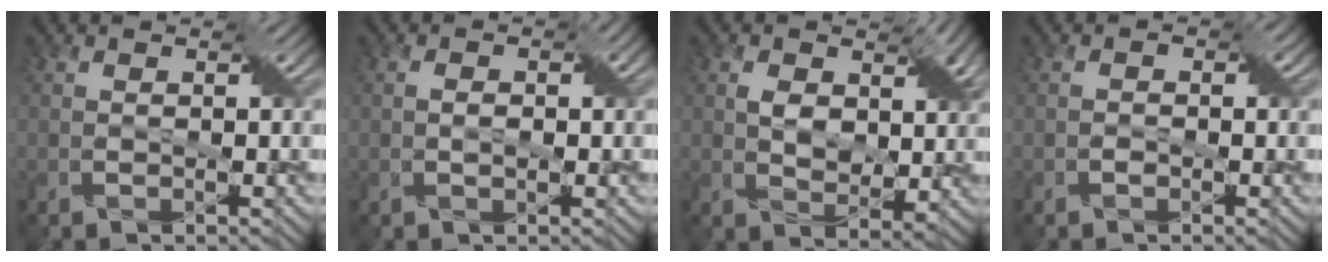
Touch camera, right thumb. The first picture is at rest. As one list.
[{"total": 2.3, "force": [0.0, 1.4, 1.8], "torque": [-0.028, -0.001, 0.005]}, {"total": 6.5, "force": [2.1, 4.3, 4.4], "torque": [-0.083, -0.008, 0.037]}, {"total": 1.2, "force": [-0.5, 0.9, 0.7], "torque": [-0.011, 0.000, -0.010]}]